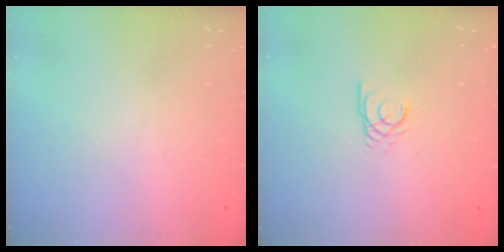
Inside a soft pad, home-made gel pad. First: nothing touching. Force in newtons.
{"total": 2.4, "press": 2.4, "slide": 0.3}